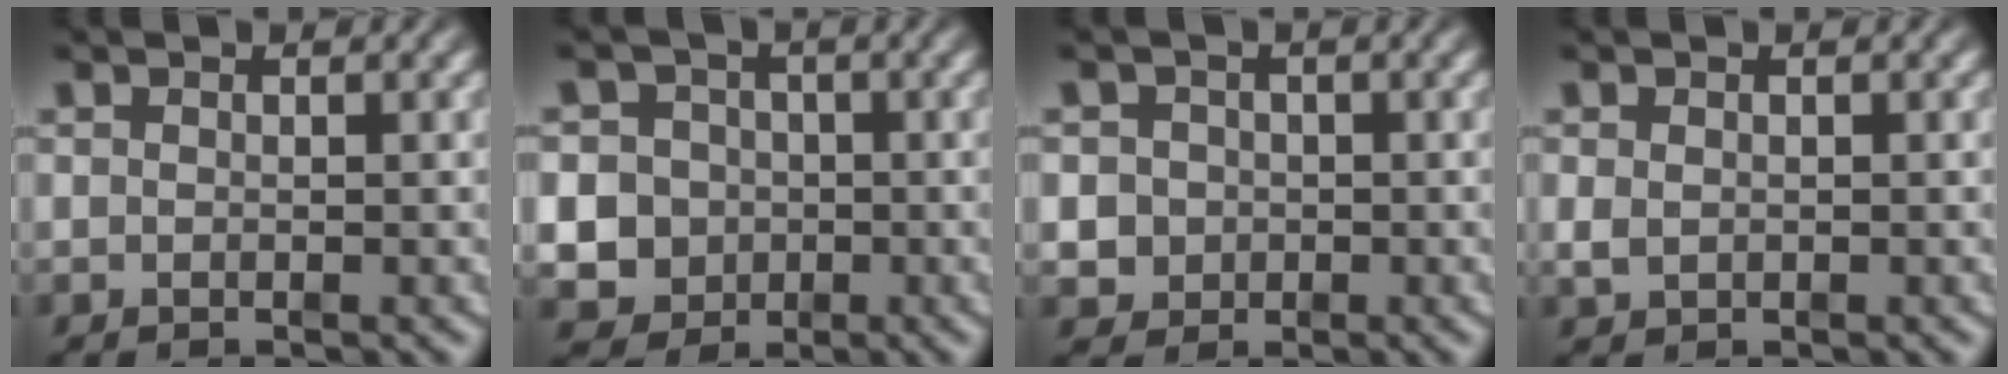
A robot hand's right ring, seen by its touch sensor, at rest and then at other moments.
{"total": 12.4, "force": [-2.3, 11.7, 3.6], "torque": [-0.099, -0.049, -0.040]}
{"total": 5.1, "force": [-0.7, 4.8, 1.5], "torque": [-0.033, -0.012, -0.010]}
{"total": 0.7, "force": [-0.2, 0.6, 0.3], "torque": [-0.014, -0.009, 0.006]}